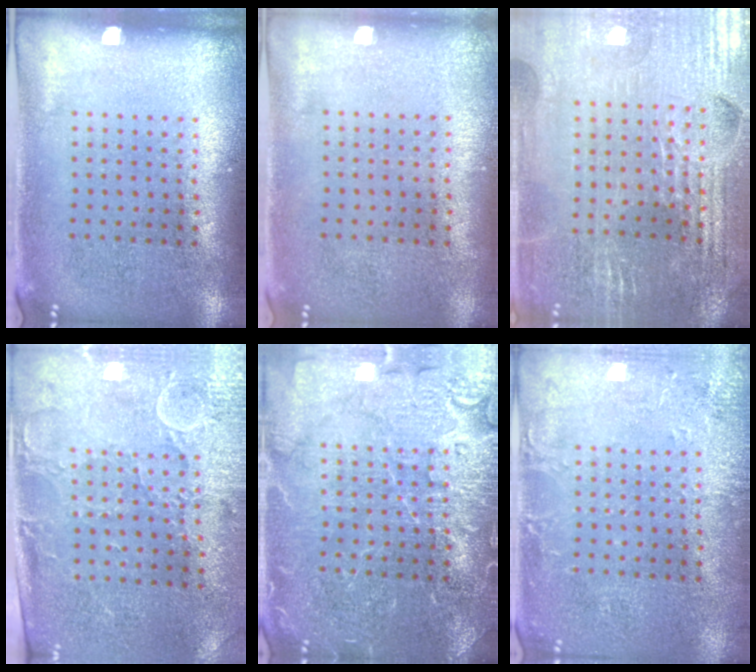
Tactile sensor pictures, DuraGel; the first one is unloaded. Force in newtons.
{"total": 0.0}
{"total": 3.2, "press": 3.2, "slide": 0.4}
{"total": 3.0, "press": 2.6, "slide": 1.5}
{"total": 6.1, "press": 6.1, "slide": 0.9}
{"total": 2.5, "press": 2.5, "slide": 0.3}